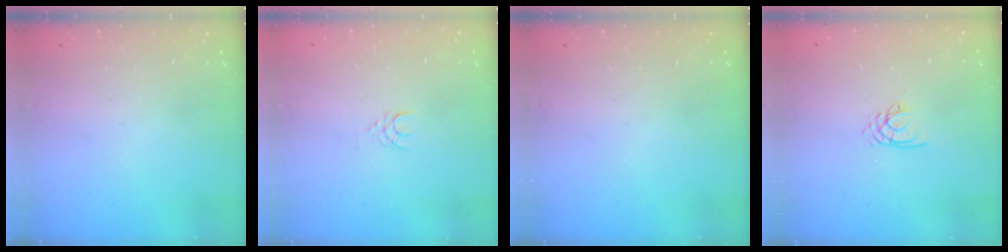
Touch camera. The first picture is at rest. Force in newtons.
{"total": 2.7, "press": 2.7, "slide": 0.2}
{"total": 0.0}
{"total": 2.0, "press": 2.0, "slide": 0.2}